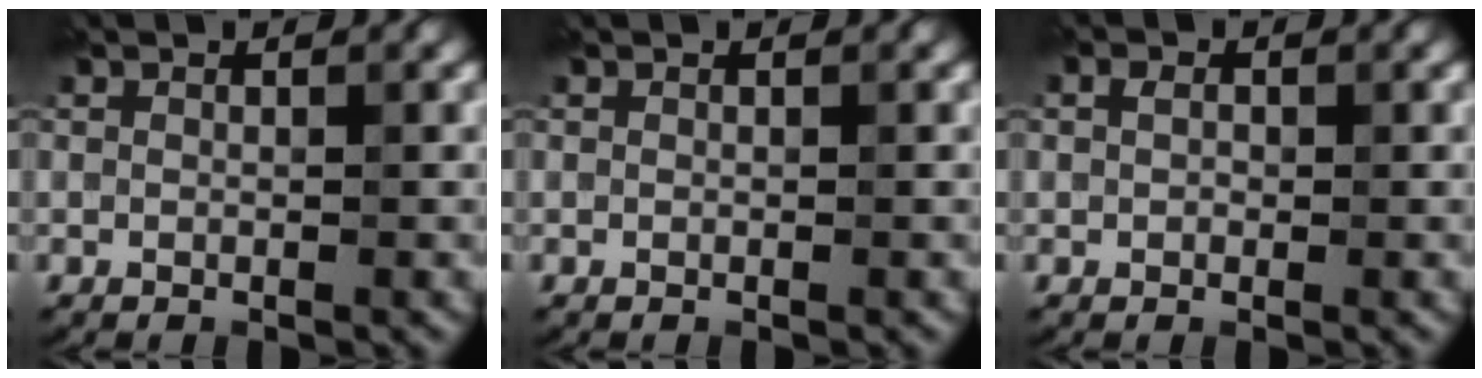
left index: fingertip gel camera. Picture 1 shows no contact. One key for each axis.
{"total": 0.0}
{"total": 1.1, "fx": 0.2, "fy": 1.0, "fz": 0.5, "tx": -0.007, "ty": 0.010, "tz": -0.001}